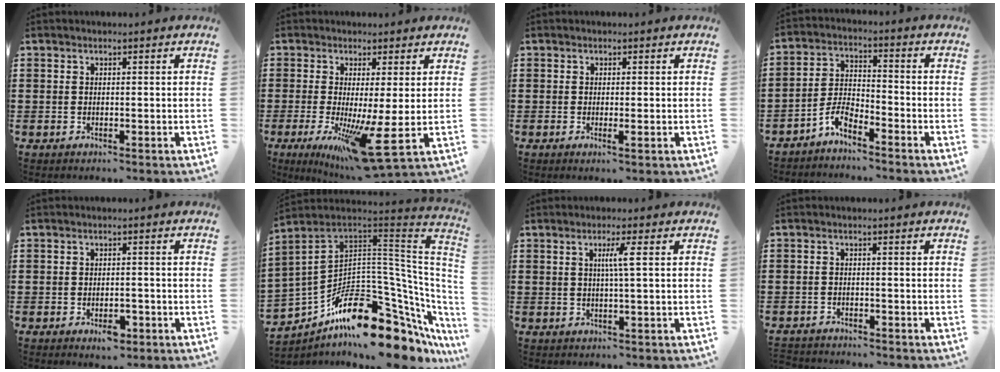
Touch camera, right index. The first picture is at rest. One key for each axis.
{"total": 8.8, "fx": -1.9, "fy": 0.3, "fz": 8.5, "tx": -0.144, "ty": -0.028, "tz": -0.033}
{"total": 0.9, "fx": -0.1, "fy": 0.0, "fz": 0.8, "tx": -0.015, "ty": -0.003, "tz": -0.002}
{"total": 4.5, "fx": -4.0, "fy": 1.0, "fz": 1.7, "tx": -0.048, "ty": 0.005, "tz": -0.083}
{"total": 2.9, "fx": -1.5, "fy": 1.3, "fz": 2.1, "tx": -0.037, "ty": 0.001, "tz": -0.026}
{"total": 15.7, "fx": -10.4, "fy": 6.0, "fz": 10.1, "tx": -0.187, "ty": 0.010, "tz": -0.187}
{"total": 3.1, "fx": 0.6, "fy": -0.3, "fz": 3.0, "tx": -0.059, "ty": -0.003, "tz": 0.005}
{"total": 1.7, "fx": -1.7, "fy": 0.1, "fz": -0.1, "tx": -0.003, "ty": 0.000, "tz": -0.039}